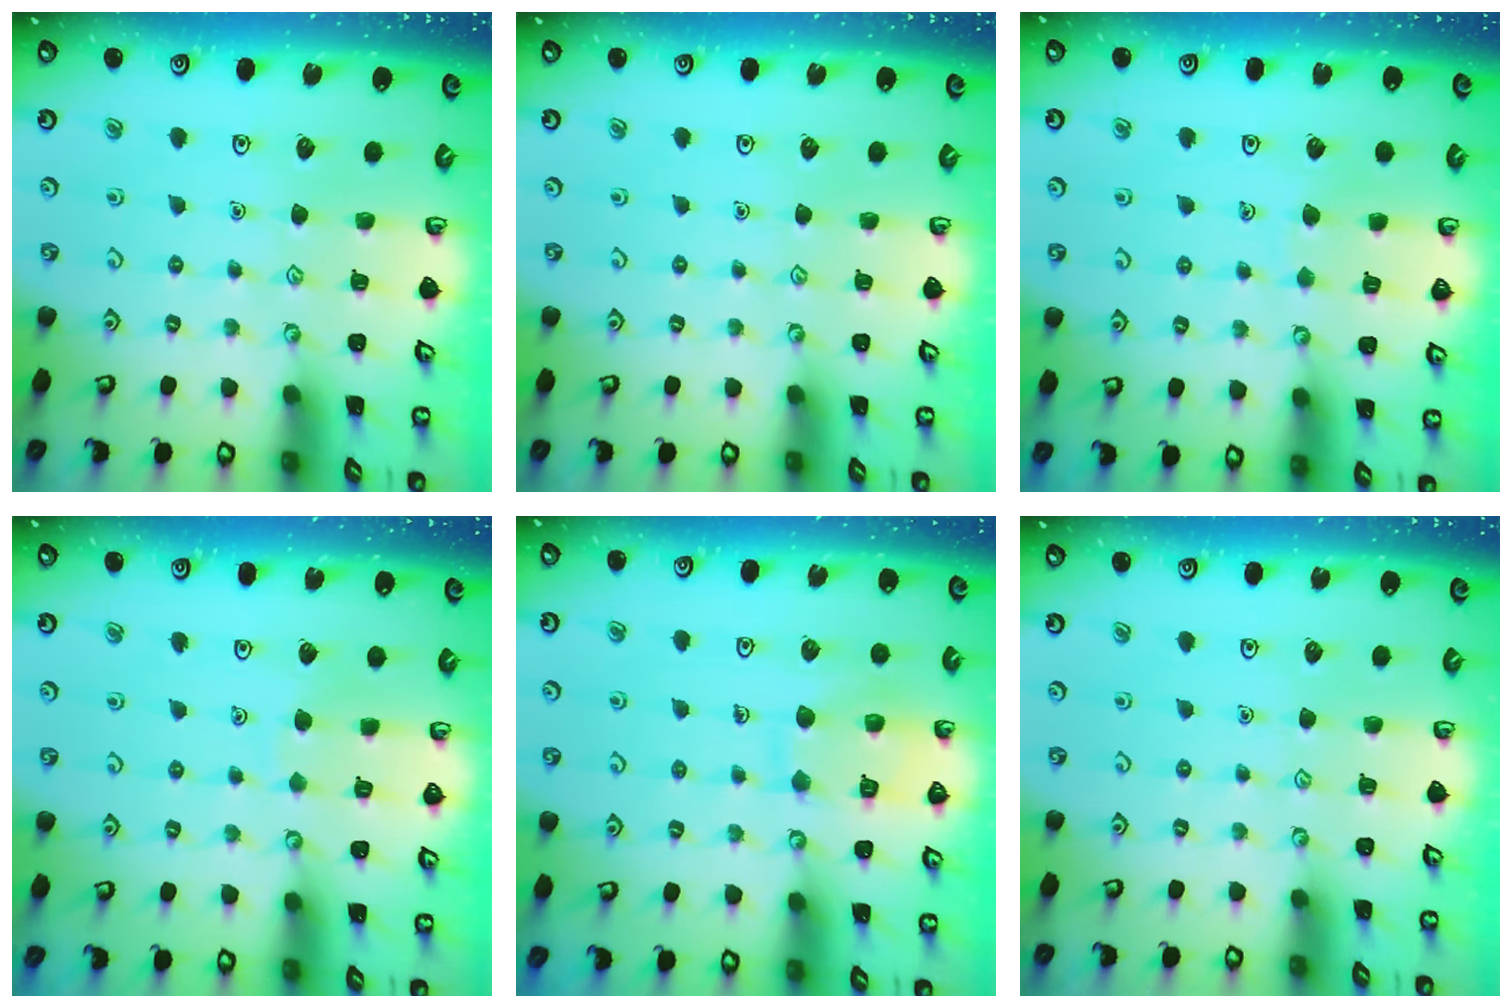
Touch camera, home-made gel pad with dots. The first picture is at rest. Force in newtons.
{"total": 0.0}
{"total": 3.3, "press": 3.3, "slide": 0.3}
{"total": 2.6, "press": 2.6, "slide": 0.1}
{"total": 9.9, "press": 9.9, "slide": 0.9}
{"total": 0.0}